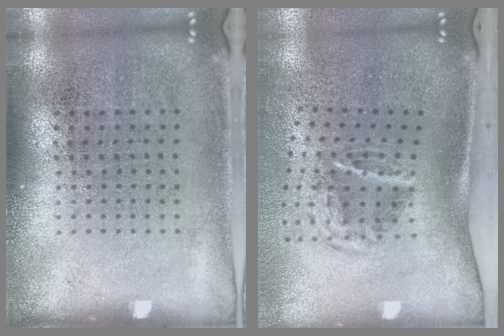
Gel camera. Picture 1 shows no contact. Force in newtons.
{"total": 2.1, "press": 1.2, "slide": 1.7}